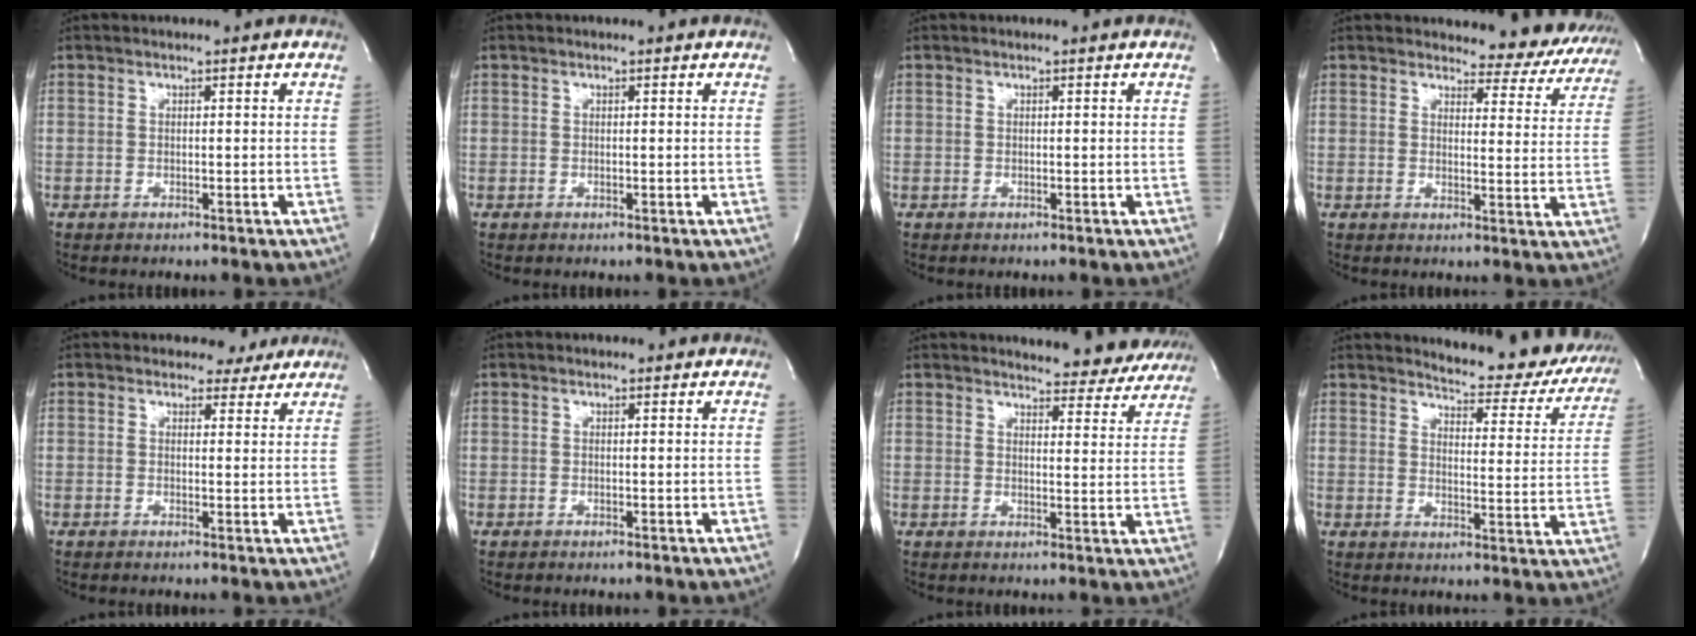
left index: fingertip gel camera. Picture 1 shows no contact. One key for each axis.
{"total": 0.0}
{"total": 0.0}
{"total": 9.8, "fx": 9.4, "fy": 2.5, "fz": -0.1, "tx": 0.029, "ty": -0.040, "tz": 0.082}
{"total": 3.0, "fx": 2.6, "fy": 1.6, "fz": 0.0, "tx": 0.001, "ty": -0.002, "tz": 0.023}
{"total": 0.0}
{"total": 11.9, "fx": 11.6, "fy": 2.5, "fz": 1.7, "tx": 0.003, "ty": -0.031, "tz": 0.113}
{"total": 15.1, "fx": 14.3, "fy": 3.3, "fz": 3.3, "tx": -0.021, "ty": -0.059, "tz": 0.149}